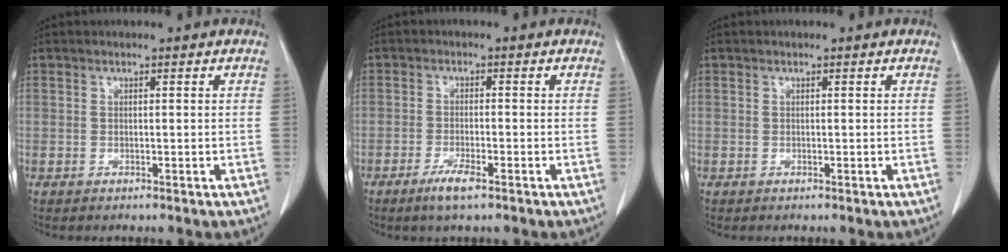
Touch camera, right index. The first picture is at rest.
{"total": 3.5, "force": [-2.2, 0.3, 2.7], "torque": [-0.056, -0.006, -0.041]}
{"total": 0.0}